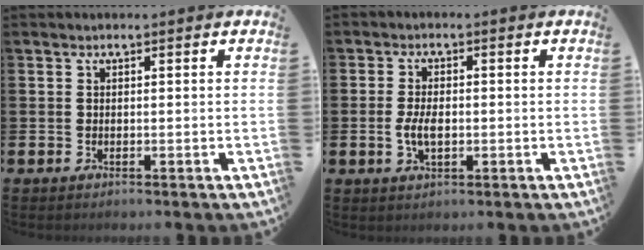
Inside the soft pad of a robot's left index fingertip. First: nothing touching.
{"total": 3.6, "force": [-0.3, 1.8, 3.1], "torque": [-0.066, 0.002, -0.008]}